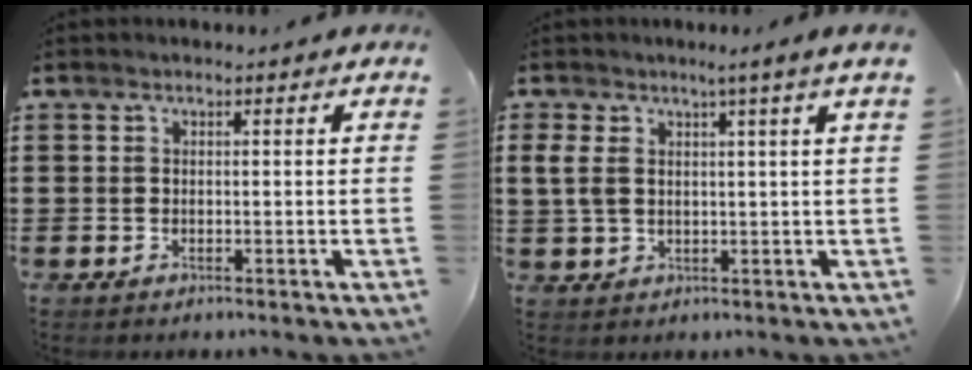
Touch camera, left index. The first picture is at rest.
{"total": 4.4, "force": [1.8, 0.6, 3.9], "torque": [-0.091, -0.003, 0.027]}